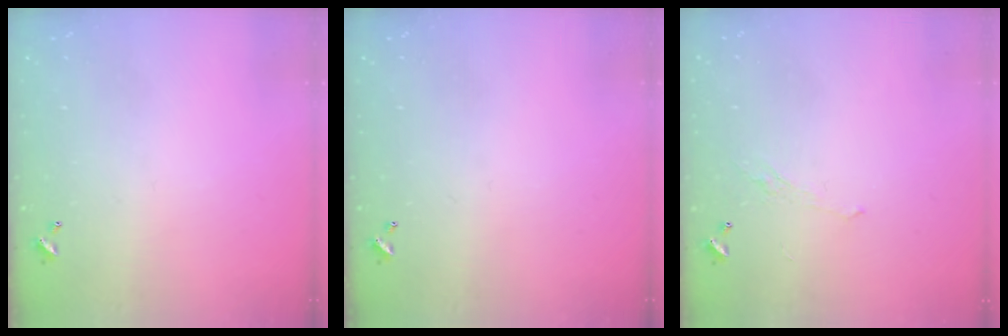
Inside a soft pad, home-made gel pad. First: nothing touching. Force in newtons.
{"total": 0.0}
{"total": 1.1, "press": 0.8, "slide": 0.7}